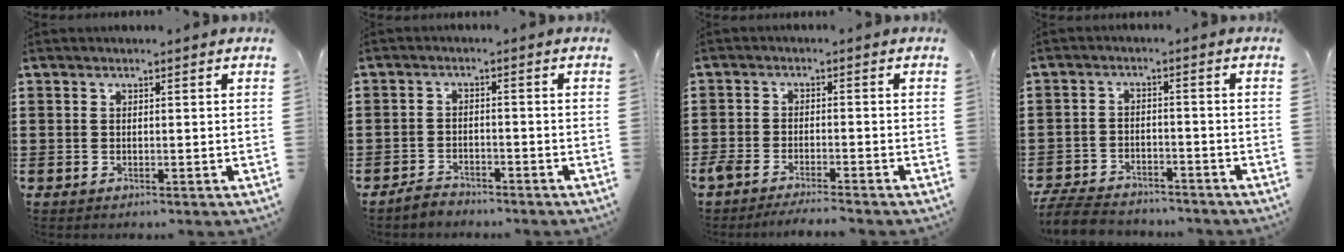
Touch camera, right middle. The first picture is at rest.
{"total": 2.4, "force": [-2.3, 0.4, 0.2], "torque": [-0.010, 0.003, -0.049]}
{"total": 3.2, "force": [-3.0, 0.2, 0.9], "torque": [-0.031, -0.004, -0.067]}
{"total": 5.7, "force": [-5.4, 1.2, 1.1], "torque": [-0.025, 0.007, -0.108]}